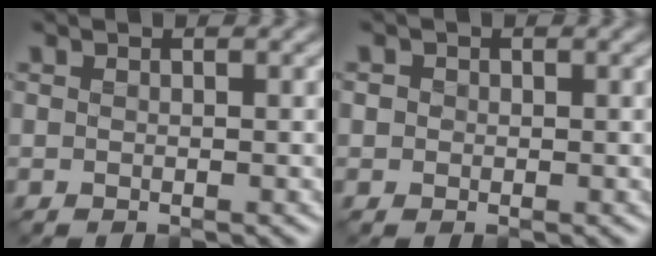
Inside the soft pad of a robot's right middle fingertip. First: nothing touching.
{"total": 0.9, "force": [0.1, 0.9, 0.2], "torque": [-0.002, -0.001, -0.002]}